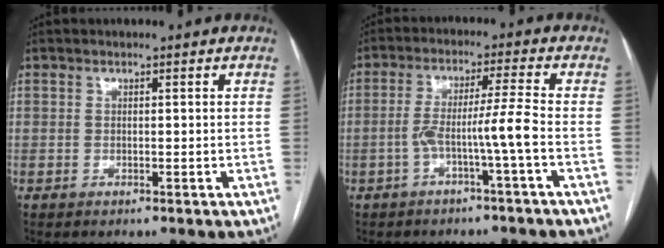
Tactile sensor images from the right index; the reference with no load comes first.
{"total": 5.9, "force": [-2.1, -1.5, 5.3], "torque": [-0.100, 0.018, -0.035]}